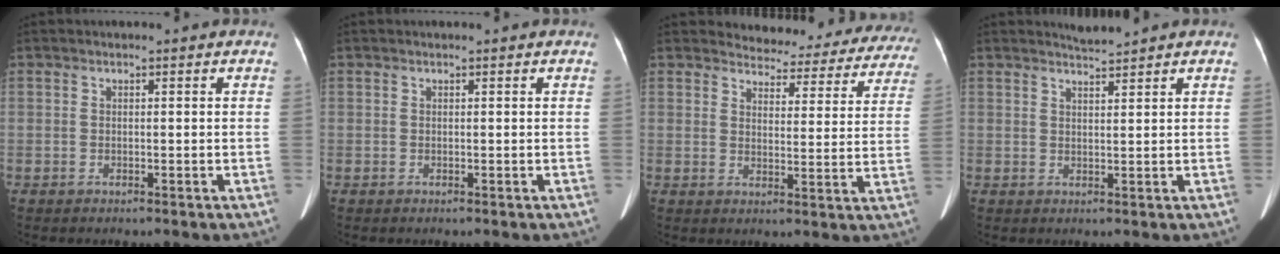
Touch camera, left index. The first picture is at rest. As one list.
[{"total": 0.0}, {"total": 18.4, "force": [17.4, 5.0, 3.2], "torque": [-0.011, -0.050, 0.177]}, {"total": 2.0, "force": [1.9, -0.5, 0.1], "torque": [-0.005, -0.003, 0.040]}]